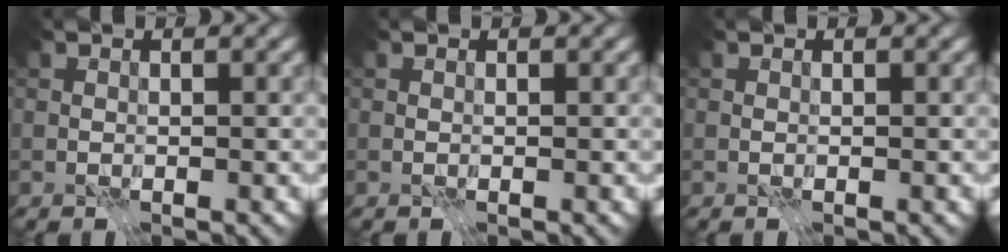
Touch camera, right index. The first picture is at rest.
{"total": 0.0}
{"total": 0.0}